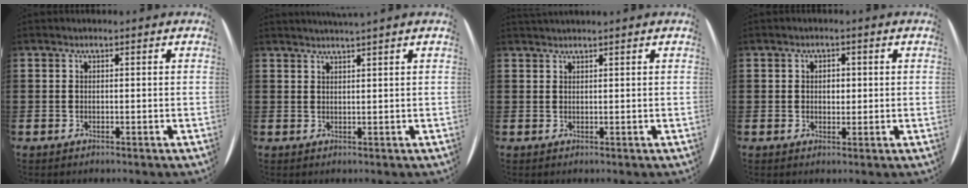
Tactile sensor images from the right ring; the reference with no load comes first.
{"total": 1.4, "force": [1.2, -0.7, 0.2], "torque": [0.000, -0.003, 0.023]}
{"total": 0.7, "force": [0.7, -0.2, 0.0], "torque": [0.002, -0.001, 0.014]}
{"total": 1.5, "force": [0.3, 1.2, 0.8], "torque": [-0.020, 0.009, 0.005]}